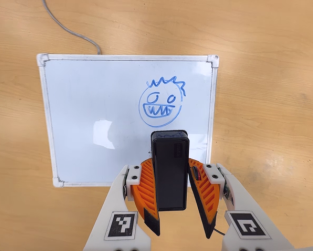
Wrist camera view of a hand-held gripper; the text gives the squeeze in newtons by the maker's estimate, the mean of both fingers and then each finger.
{"total": 5.4, "left": 5.4, "right": 5.4}